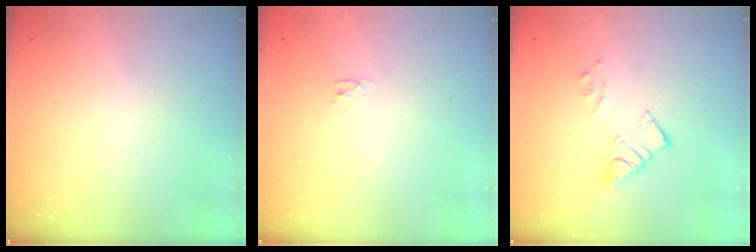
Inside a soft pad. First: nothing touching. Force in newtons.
{"total": 2.6, "press": 2.6, "slide": 0.3}
{"total": 7.1, "press": 7.1, "slide": 0.6}